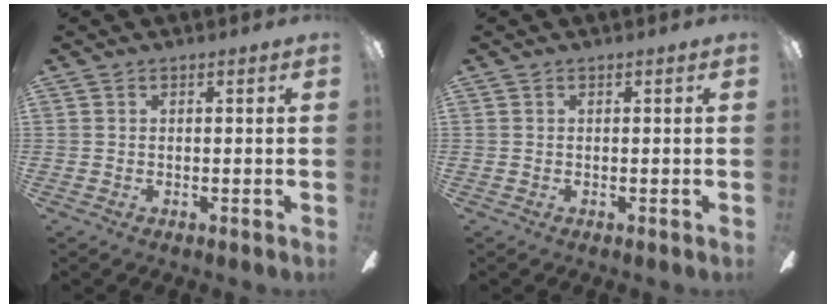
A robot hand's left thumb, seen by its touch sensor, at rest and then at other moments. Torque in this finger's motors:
{"motor_torque": [0.00, 0.00, 0.07, -0.02, 0.00]}